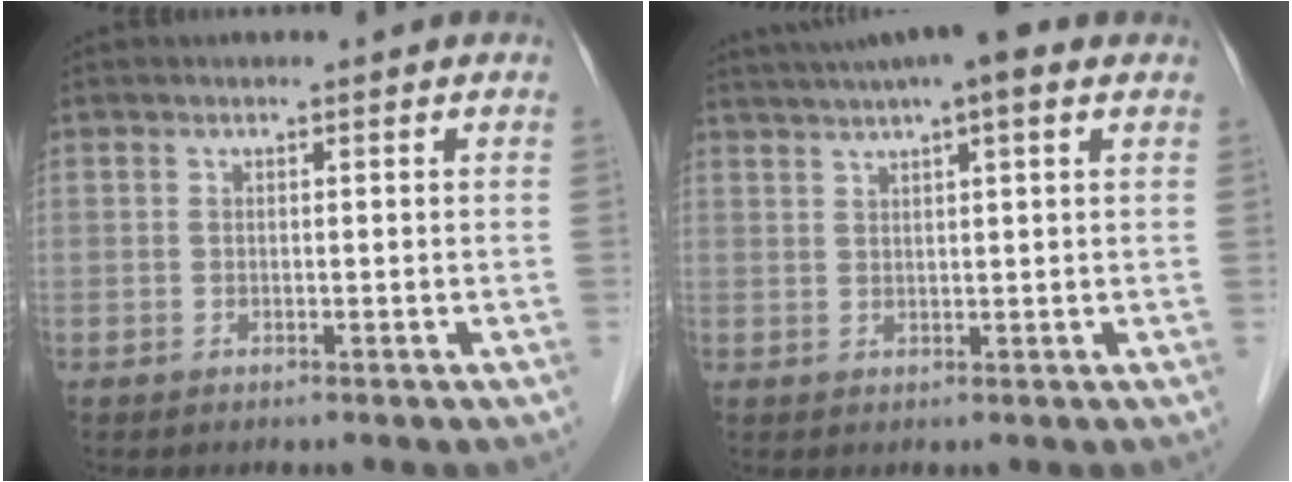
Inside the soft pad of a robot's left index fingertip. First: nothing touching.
{"total": 9.5, "force": [6.7, 1.0, 6.7], "torque": [-0.110, 0.035, 0.093]}